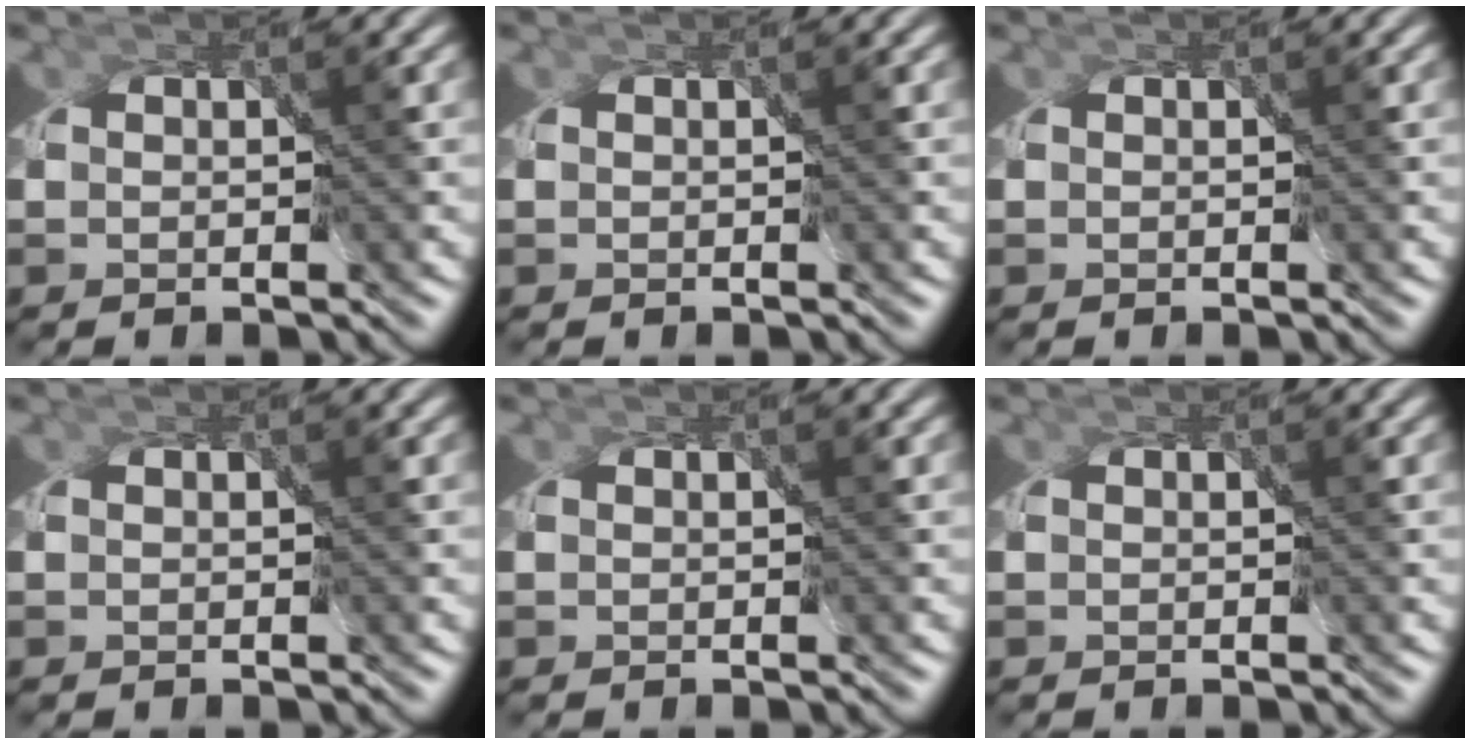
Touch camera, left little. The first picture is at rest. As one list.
[{"total": 0.0}, {"total": 0.0}, {"total": 0.0}, {"total": 0.0}, {"total": 0.0}]